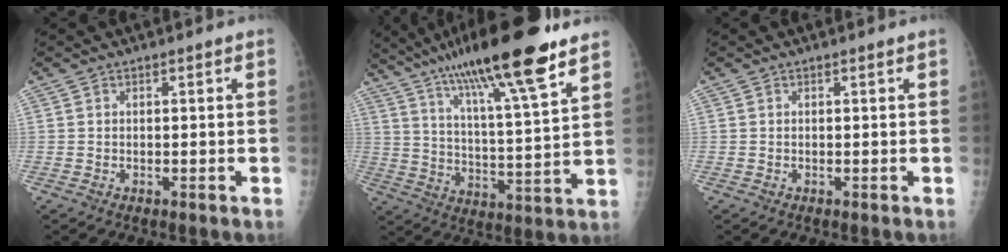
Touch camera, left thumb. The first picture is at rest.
{"total": 21.8, "force": [14.5, 3.1, 16.0], "torque": [-0.263, -0.044, 0.241]}
{"total": 0.0}